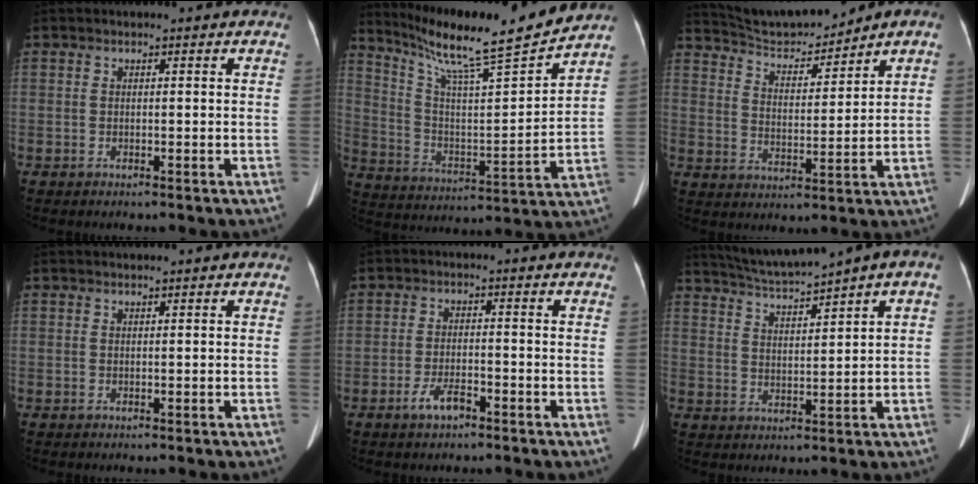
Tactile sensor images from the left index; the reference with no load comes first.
{"total": 18.0, "force": [15.9, -1.0, 8.3], "torque": [-0.148, -0.019, 0.260]}
{"total": 9.2, "force": [8.9, 0.7, 2.3], "torque": [-0.046, 0.008, 0.170]}
{"total": 0.0}
{"total": 3.7, "force": [-2.5, 1.2, 2.5], "torque": [-0.053, 0.001, -0.045]}
{"total": 8.3, "force": [6.5, -0.6, 5.2], "torque": [-0.084, 0.018, 0.114]}